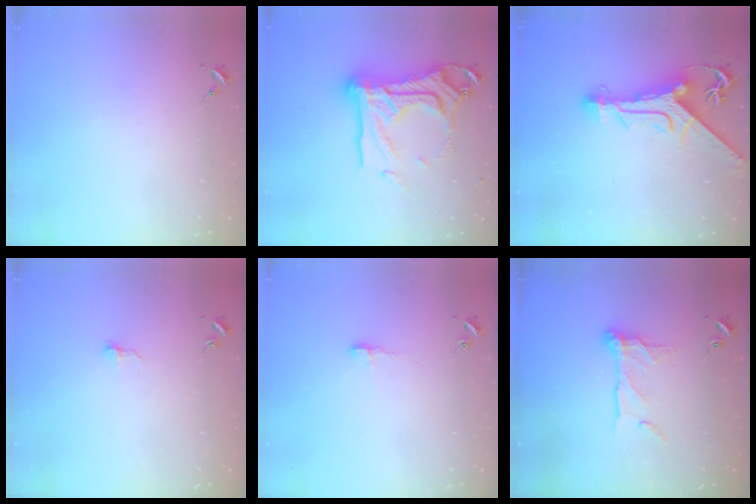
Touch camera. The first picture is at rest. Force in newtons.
{"total": 27.2, "press": 27.1, "slide": 2.4}
{"total": 12.1, "press": 12.0, "slide": 1.1}
{"total": 5.3, "press": 5.3, "slide": 0.5}
{"total": 5.6, "press": 5.6, "slide": 0.5}
{"total": 10.9, "press": 10.8, "slide": 1.3}